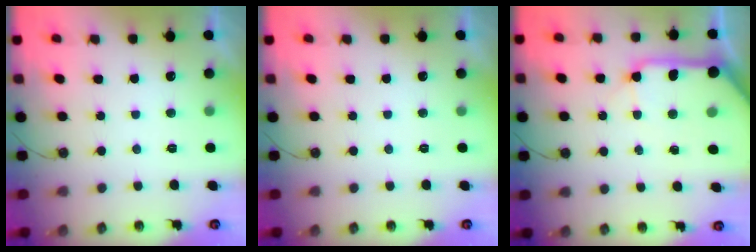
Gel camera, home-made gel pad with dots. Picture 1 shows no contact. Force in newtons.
{"total": 0.0}
{"total": 13.2, "press": 13.1, "slide": 2.1}